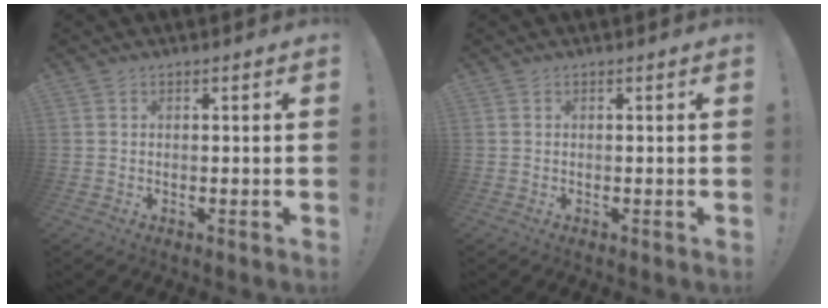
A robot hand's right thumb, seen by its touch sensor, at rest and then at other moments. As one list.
[{"total": 0.0}]